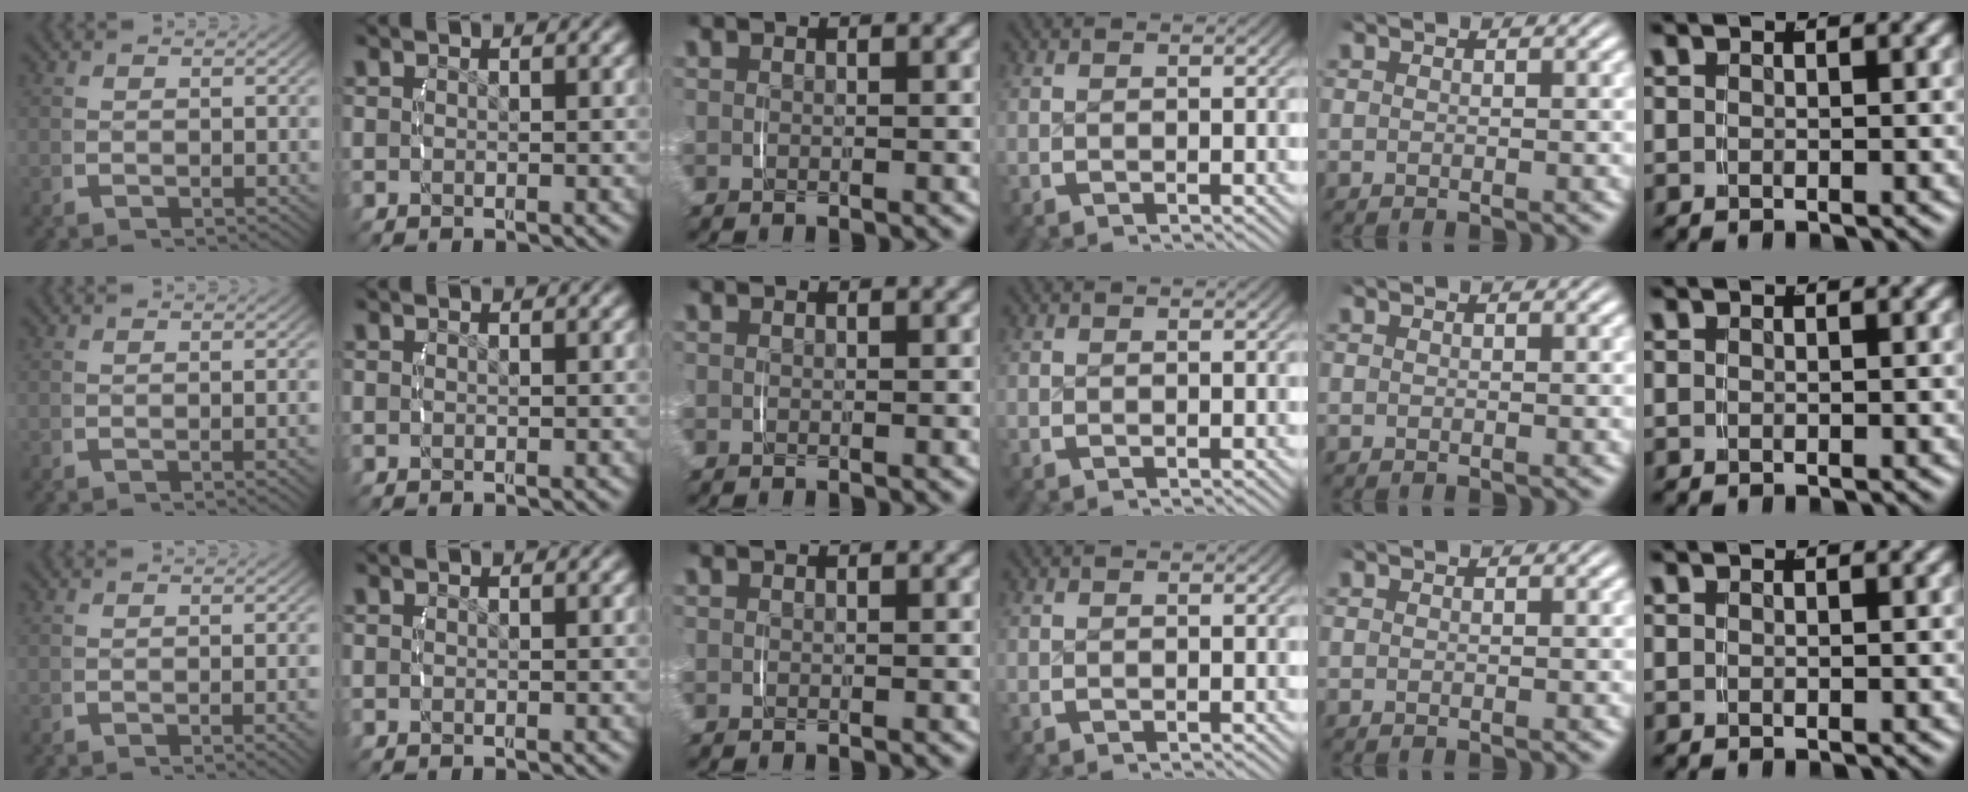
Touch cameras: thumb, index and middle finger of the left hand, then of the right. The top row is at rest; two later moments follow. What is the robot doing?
{"motion": "lift_and_place", "object": "measuring cup"}